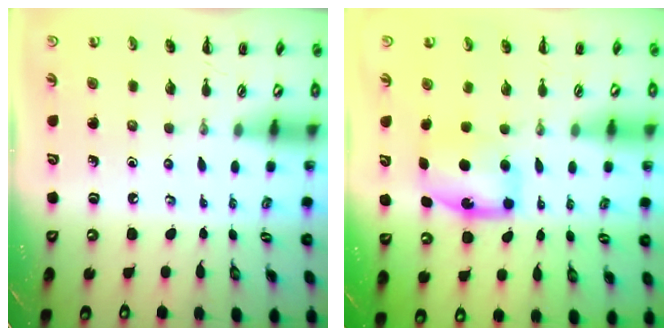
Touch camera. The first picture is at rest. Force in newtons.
{"total": 6.5, "press": 6.4, "slide": 0.7}